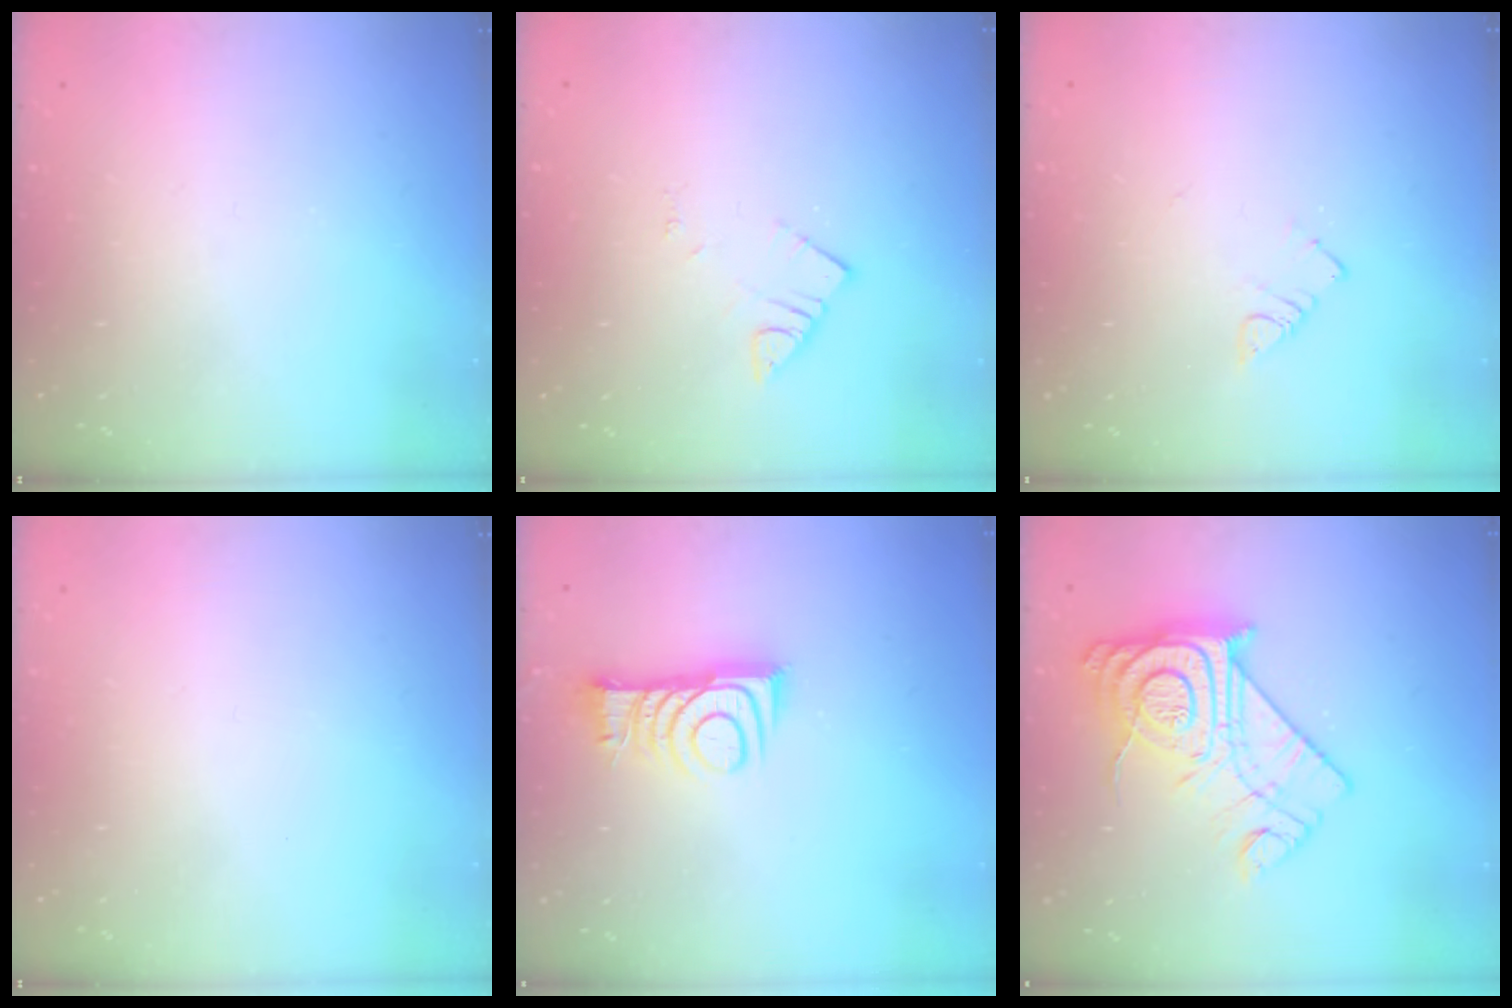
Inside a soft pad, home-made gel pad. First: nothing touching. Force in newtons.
{"total": 3.5, "press": 3.5, "slide": 0.1}
{"total": 2.9, "press": 2.9, "slide": 0.5}
{"total": 1.5, "press": 1.5, "slide": 0.1}
{"total": 9.6, "press": 9.6, "slide": 0.2}
{"total": 17.2, "press": 17.1, "slide": 1.5}